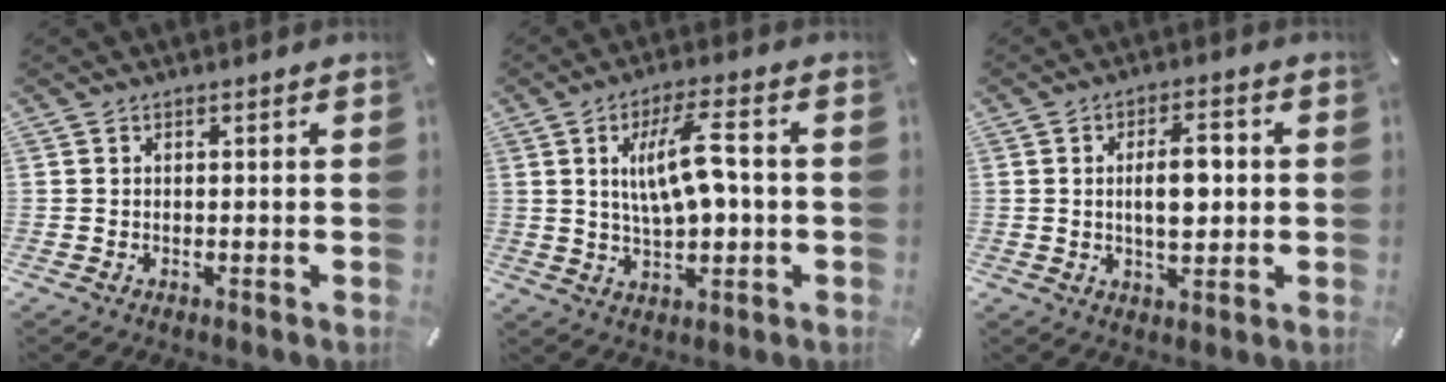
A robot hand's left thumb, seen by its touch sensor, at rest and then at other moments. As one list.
[{"total": 11.2, "force": [1.5, 4.2, 10.2], "torque": [-0.194, 0.005, 0.022]}, {"total": 8.6, "force": [0.5, 4.2, 7.5], "torque": [-0.129, 0.001, -0.001]}]